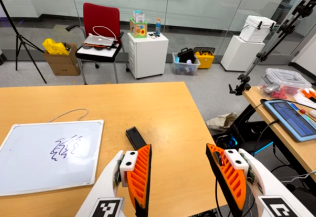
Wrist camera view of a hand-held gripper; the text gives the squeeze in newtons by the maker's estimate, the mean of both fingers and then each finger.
{"total": 0.0}